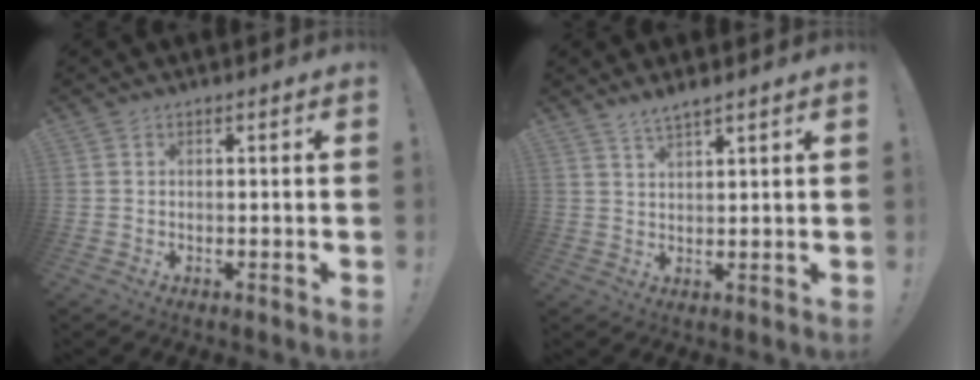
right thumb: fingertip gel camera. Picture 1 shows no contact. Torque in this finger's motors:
{"motor_torque": [0.01, -0.01, 0.05, 0.05, 0.00]}